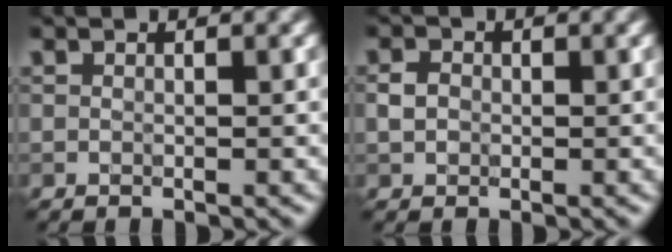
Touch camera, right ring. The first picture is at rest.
{"total": 1.3, "force": [-0.1, 1.2, 0.6], "torque": [-0.010, 0.002, -0.006]}